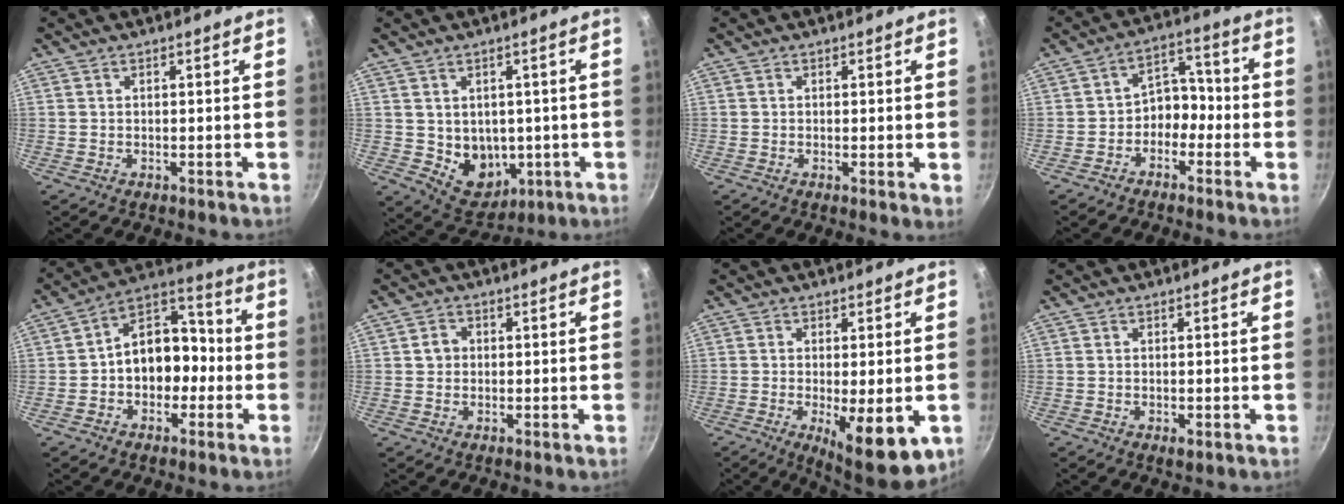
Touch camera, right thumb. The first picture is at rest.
{"total": 8.8, "force": [-0.9, 7.0, 5.4], "torque": [-0.043, -0.006, 0.012]}
{"total": 2.0, "force": [0.0, 0.3, 1.9], "torque": [-0.036, -0.008, -0.001]}
{"total": 7.0, "force": [-2.4, 5.2, 4.0], "torque": [-0.024, 0.042, -0.054]}
{"total": 13.5, "force": [-1.5, 9.3, 9.6], "torque": [-0.107, 0.048, -0.038]}
{"total": 2.6, "force": [0.2, 2.3, 1.1], "torque": [-0.006, 0.006, -0.001]}
{"total": 12.2, "force": [-3.8, 4.1, 10.9], "torque": [-0.150, -0.019, -0.044]}
{"total": 1.0, "force": [-0.3, 0.4, 0.9], "torque": [-0.015, -0.004, -0.003]}